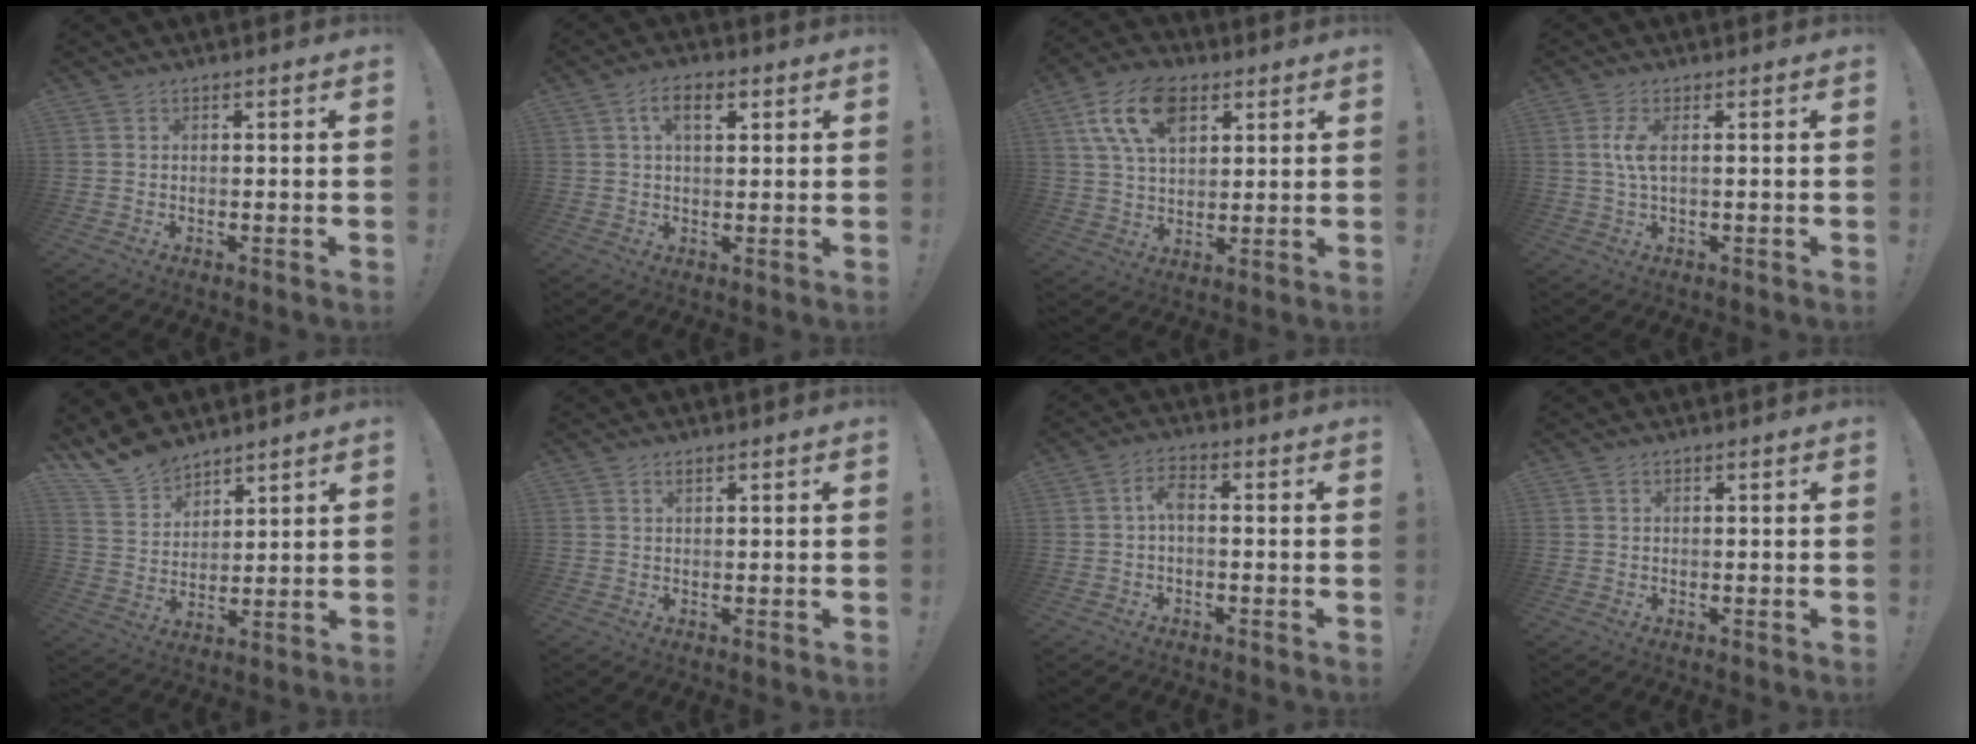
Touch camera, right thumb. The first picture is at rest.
{"total": 6.0, "force": [2.1, 3.0, 4.7], "torque": [-0.072, 0.002, 0.034]}
{"total": 15.5, "force": [7.2, 9.4, 10.0], "torque": [-0.178, -0.014, 0.135]}
{"total": 4.5, "force": [0.6, 1.4, 4.3], "torque": [-0.084, -0.002, 0.008]}
{"total": 11.0, "force": [9.6, 5.0, 1.8], "torque": [-0.046, -0.074, 0.190]}
{"total": 0.8, "force": [0.6, 0.3, 0.5], "torque": [-0.006, -0.002, 0.011]}
{"total": 3.9, "force": [-0.4, 1.6, 3.6], "torque": [-0.073, 0.008, -0.009]}
{"total": 0.0}